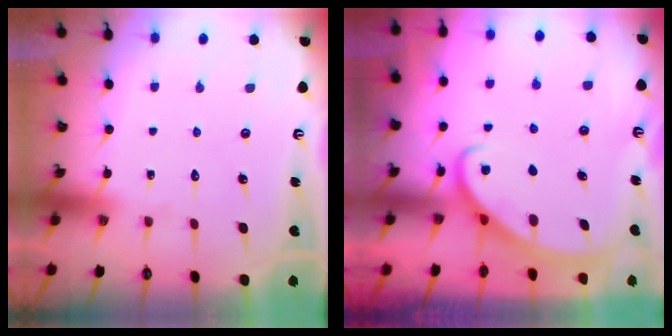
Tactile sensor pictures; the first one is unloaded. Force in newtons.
{"total": 2.8, "press": 2.7, "slide": 0.4}